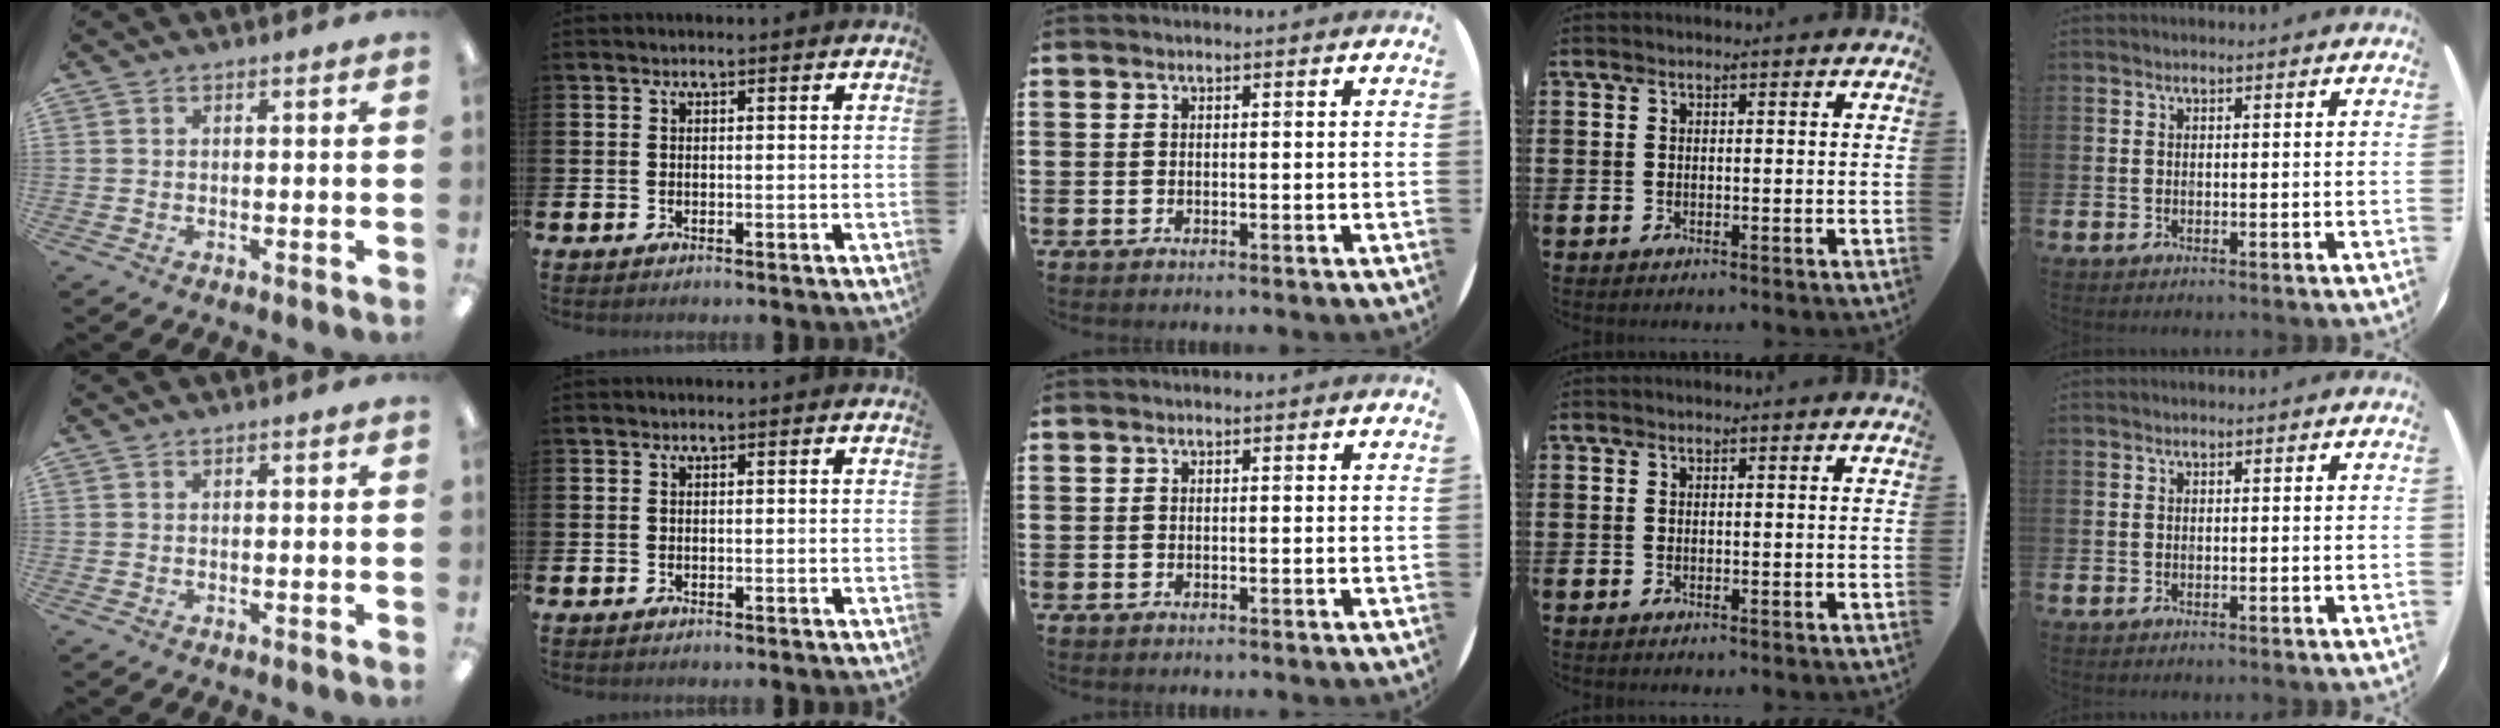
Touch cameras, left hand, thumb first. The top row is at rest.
{}